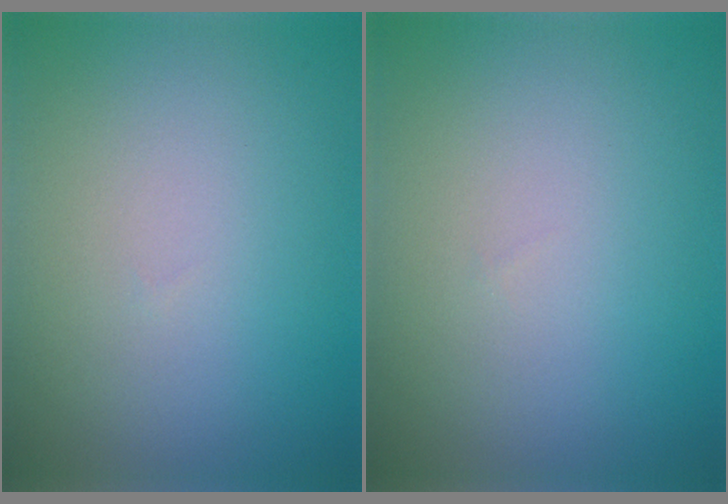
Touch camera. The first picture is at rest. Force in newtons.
{"total": 0.0}